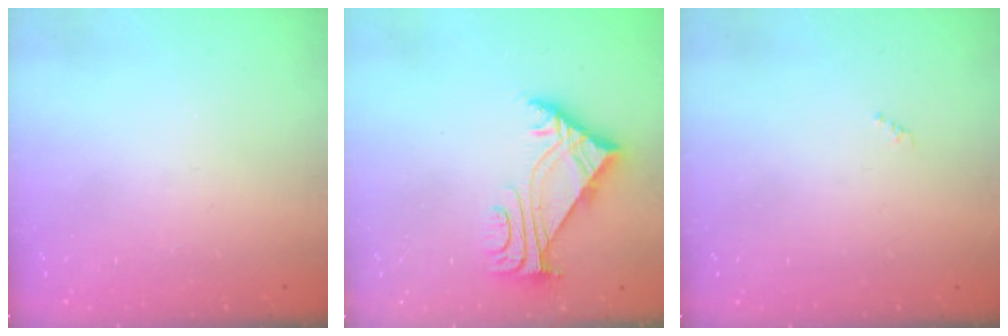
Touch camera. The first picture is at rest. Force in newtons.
{"total": 5.9, "press": 5.8, "slide": 1.1}
{"total": 0.0}